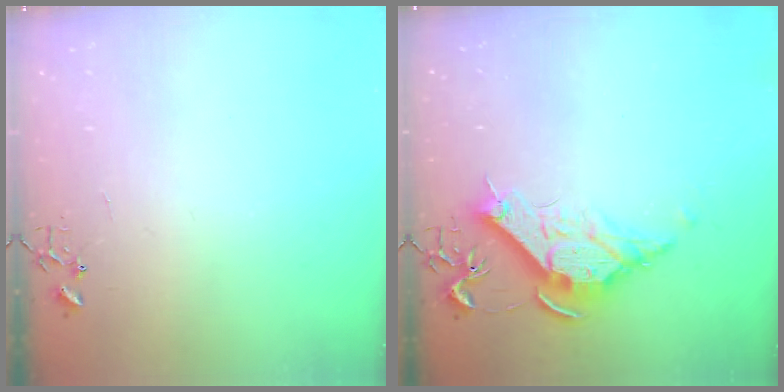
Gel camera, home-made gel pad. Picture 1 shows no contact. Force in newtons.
{"total": 10.8, "press": 10.8, "slide": 0.3}